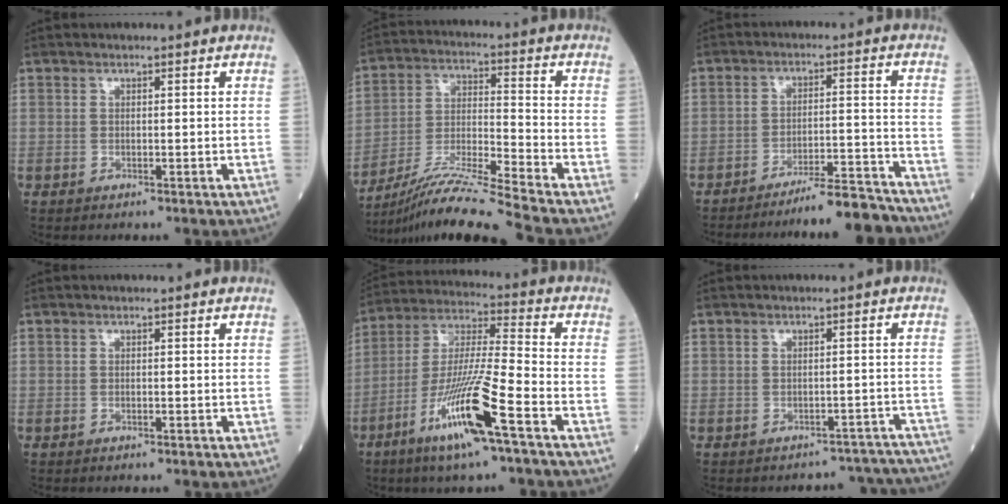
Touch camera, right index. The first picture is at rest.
{"total": 14.7, "force": [-12.8, -2.8, 6.8], "torque": [-0.122, -0.014, -0.225]}
{"total": 9.9, "force": [-9.4, -0.5, 3.0], "torque": [-0.026, 0.015, -0.150]}
{"total": 0.0}
{"total": 15.8, "force": [-7.9, -0.1, 13.7], "torque": [-0.280, -0.023, -0.149]}
{"total": 9.8, "force": [-9.5, 2.3, -0.6], "torque": [0.027, 0.038, -0.091]}